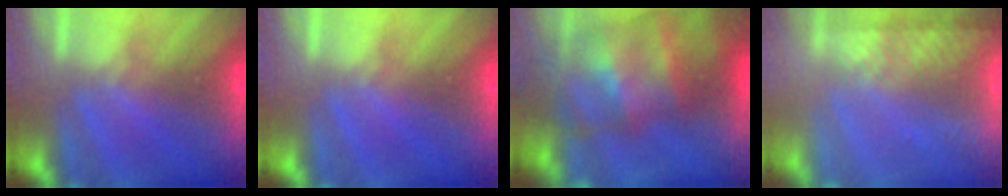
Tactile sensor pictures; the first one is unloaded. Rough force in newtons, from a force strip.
{"total": 0.0}
{"total": 7.7}
{"total": 6.9}